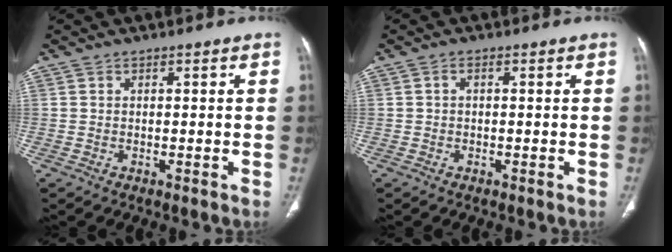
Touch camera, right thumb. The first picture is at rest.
{"total": 0.7, "force": [-0.1, 0.3, 0.6], "torque": [-0.010, 0.001, -0.005]}